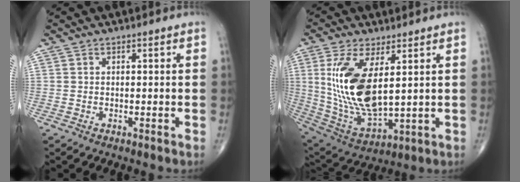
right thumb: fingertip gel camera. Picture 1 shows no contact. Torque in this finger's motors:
{"motor_torque": [-0.64, 1.39, 1.40, 0.54, 0.33]}